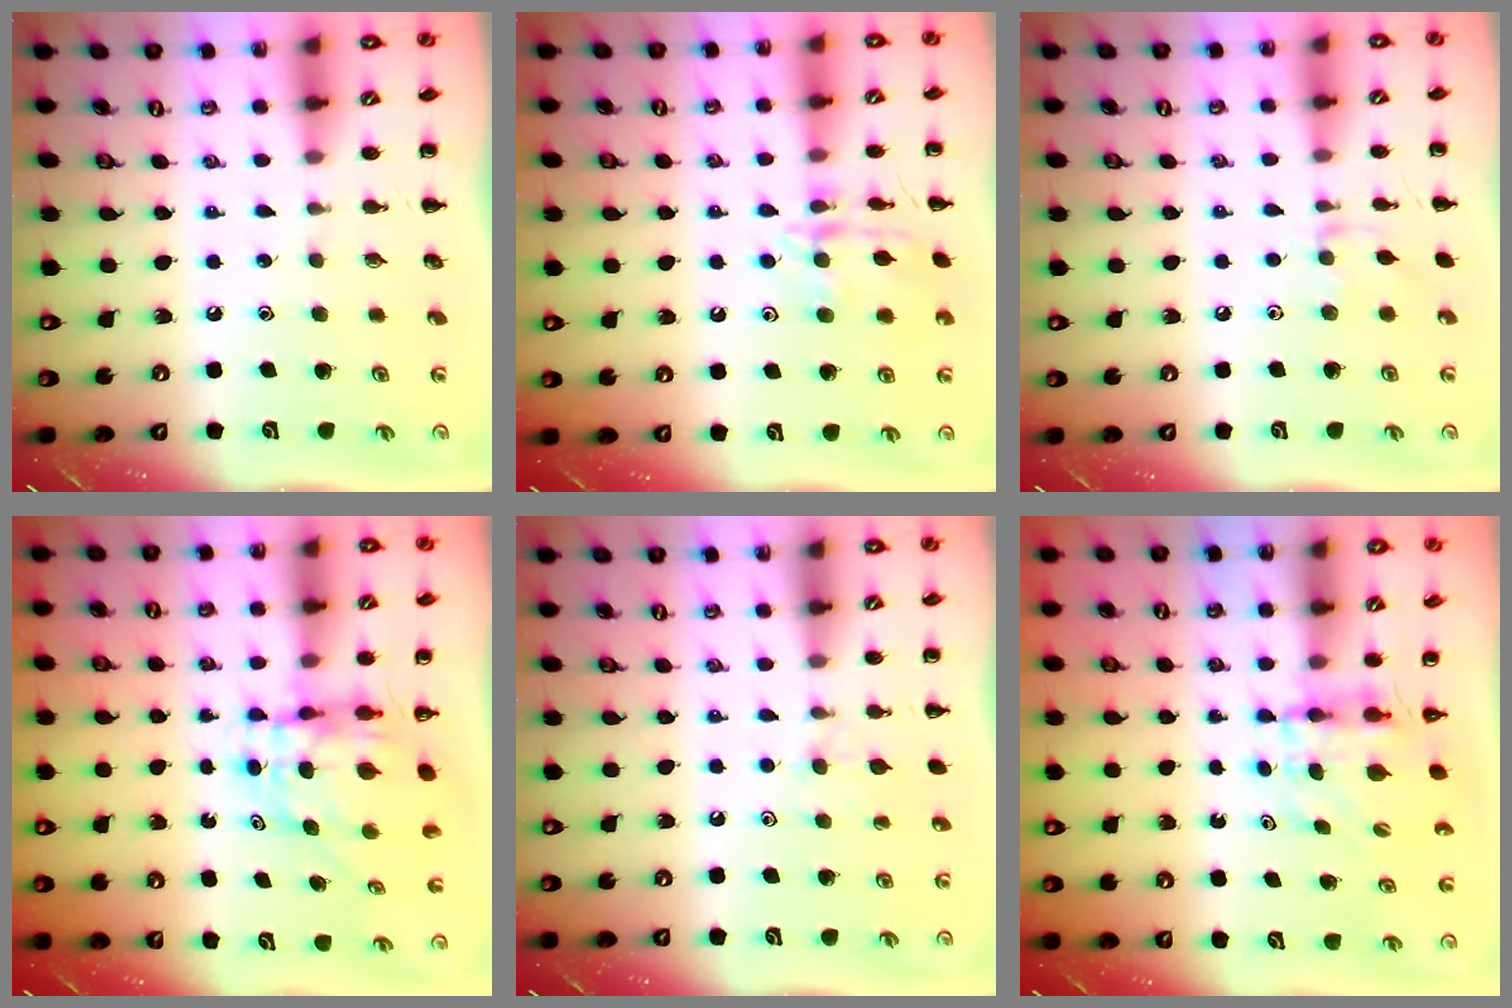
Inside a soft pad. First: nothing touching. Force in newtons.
{"total": 13.2, "press": 13.1, "slide": 0.7}
{"total": 5.0, "press": 4.9, "slide": 1.0}
{"total": 6.0, "press": 5.8, "slide": 1.3}
{"total": 5.2, "press": 4.8, "slide": 1.9}
{"total": 4.0, "press": 4.0, "slide": 0.1}